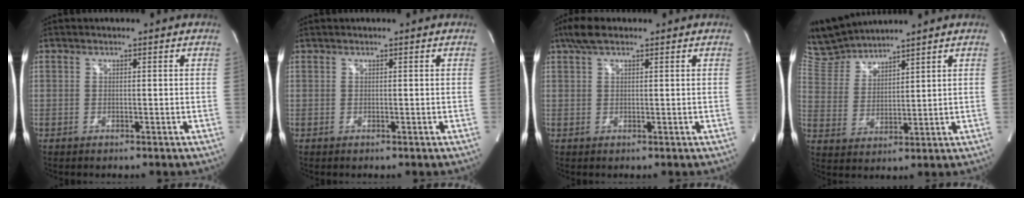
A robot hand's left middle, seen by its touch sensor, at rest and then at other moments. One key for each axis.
{"total": 0.0}
{"total": 3.9, "fx": 2.7, "fy": 1.3, "fz": 2.5, "tx": -0.060, "ty": 0.022, "tz": 0.052}
{"total": 7.3, "fx": 7.2, "fy": 0.5, "fz": 0.5, "tx": -0.029, "ty": 0.014, "tz": 0.155}